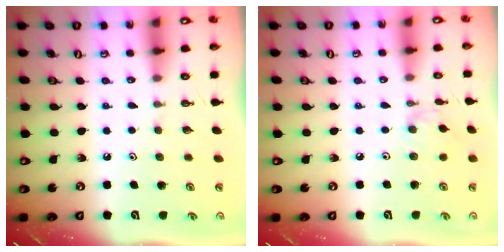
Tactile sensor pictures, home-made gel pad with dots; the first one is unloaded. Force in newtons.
{"total": 3.0, "press": 3.0, "slide": 0.5}